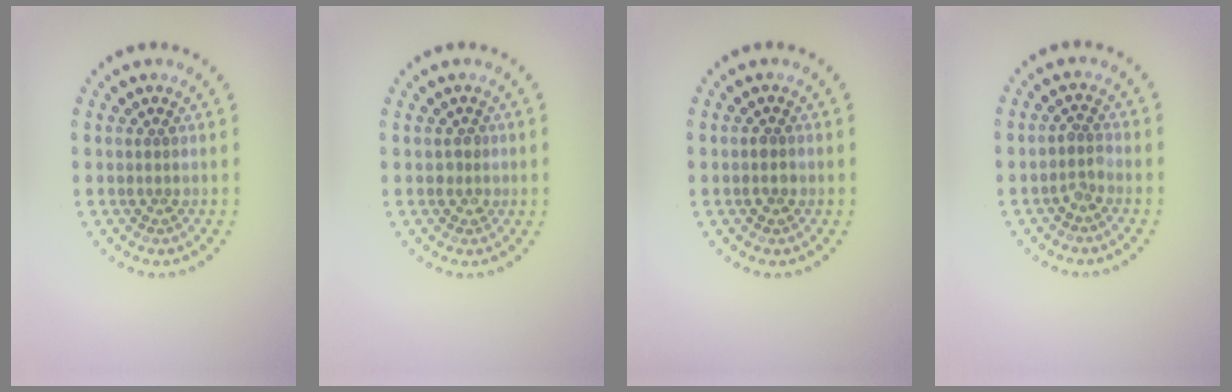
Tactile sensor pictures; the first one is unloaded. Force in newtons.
{"total": 1.1, "press": 0.9, "slide": 0.6}
{"total": 1.1, "press": 1.0, "slide": 0.4}
{"total": 1.3, "press": 1.1, "slide": 0.7}